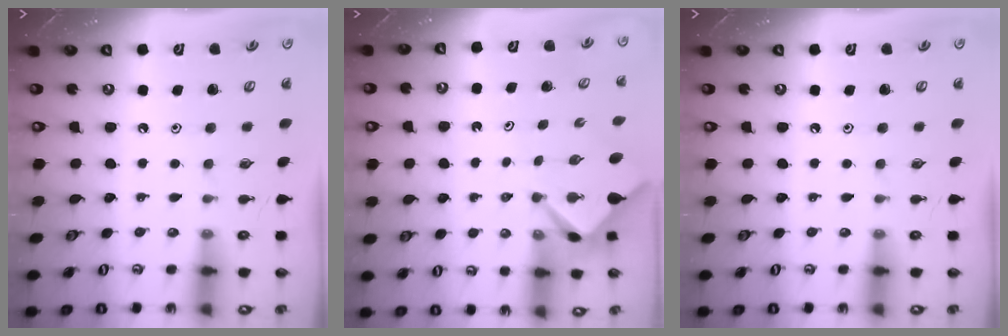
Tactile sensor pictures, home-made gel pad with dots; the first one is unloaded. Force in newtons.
{"total": 2.9, "press": 2.9, "slide": 0.4}
{"total": 0.0}